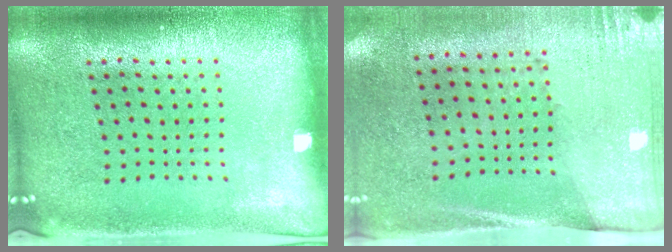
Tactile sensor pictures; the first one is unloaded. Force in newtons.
{"total": 2.7, "press": 2.4, "slide": 1.3}